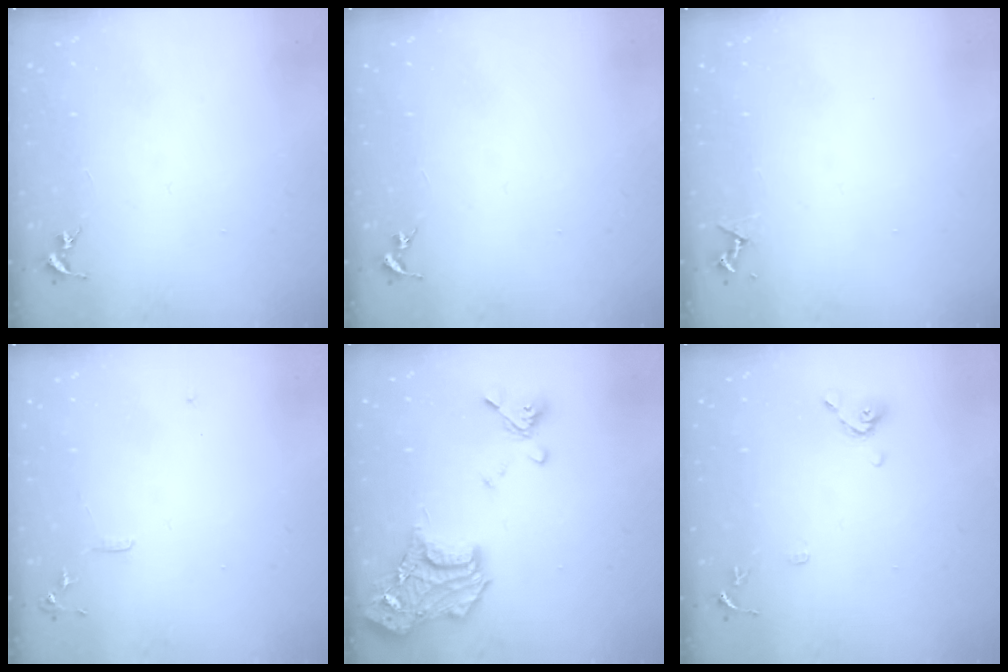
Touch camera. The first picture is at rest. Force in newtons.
{"total": 0.0}
{"total": 3.8, "press": 3.7, "slide": 0.6}
{"total": 6.0, "press": 6.0, "slide": 0.7}
{"total": 22.9, "press": 22.8, "slide": 2.3}
{"total": 8.3, "press": 8.0, "slide": 2.1}